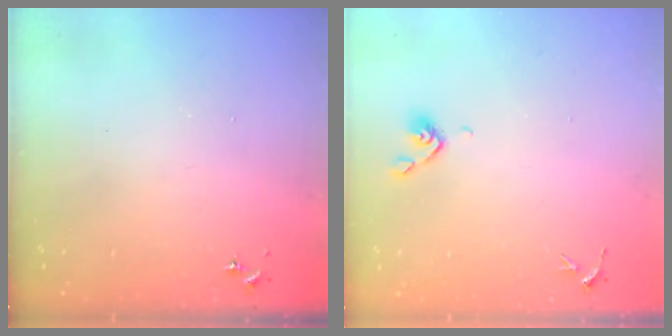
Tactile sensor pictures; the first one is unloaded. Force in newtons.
{"total": 5.1, "press": 4.9, "slide": 1.2}